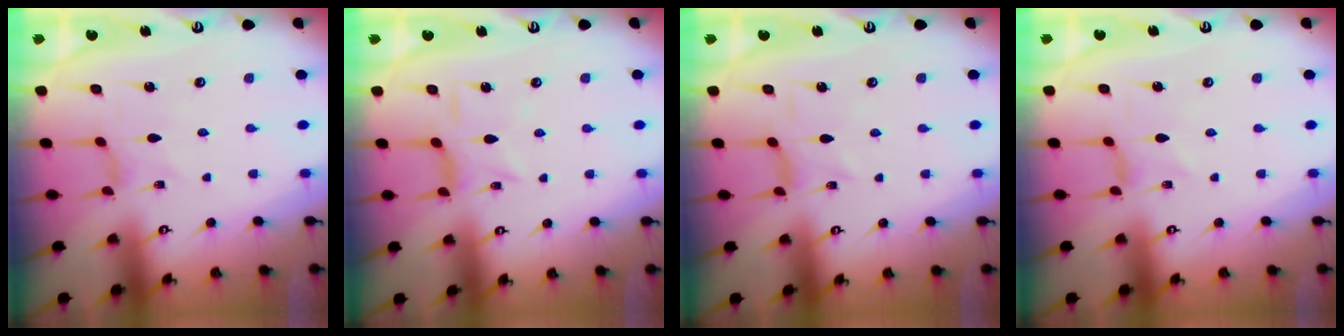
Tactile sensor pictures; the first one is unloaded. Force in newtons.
{"total": 4.6, "press": 4.5, "slide": 0.6}
{"total": 1.5, "press": 1.3, "slide": 0.6}
{"total": 0.0}